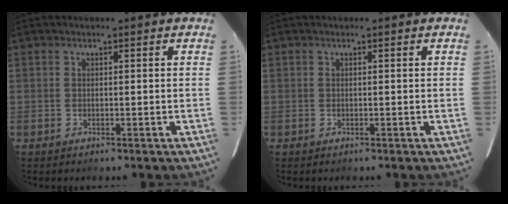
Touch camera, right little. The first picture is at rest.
{"total": 0.0}